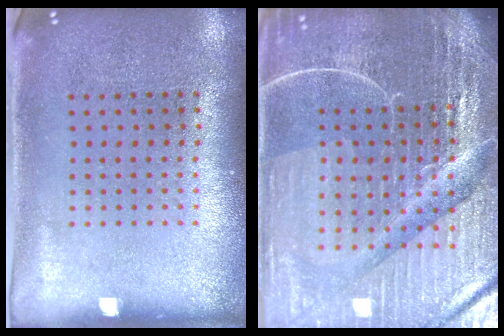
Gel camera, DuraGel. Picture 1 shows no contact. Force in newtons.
{"total": 6.6, "press": 5.9, "slide": 3.0}